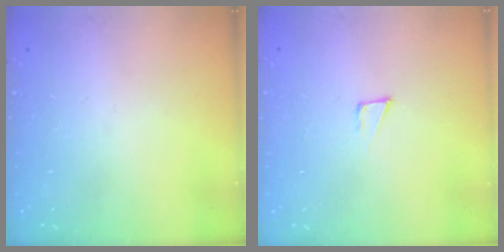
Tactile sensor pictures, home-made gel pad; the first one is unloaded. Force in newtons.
{"total": 4.2, "press": 4.2, "slide": 0.4}